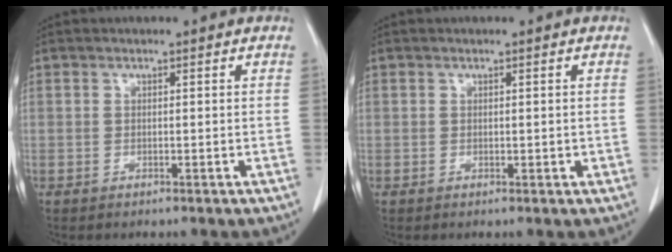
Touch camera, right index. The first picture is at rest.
{"total": 1.1, "force": [0.1, 0.5, 0.9], "torque": [-0.013, -0.003, 0.004]}